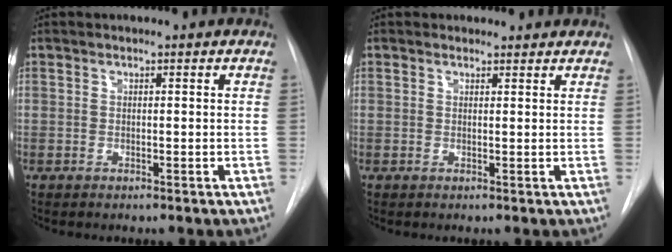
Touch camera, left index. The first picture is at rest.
{"total": 0.9, "force": [0.6, 0.6, -0.4], "torque": [0.002, 0.000, 0.001]}